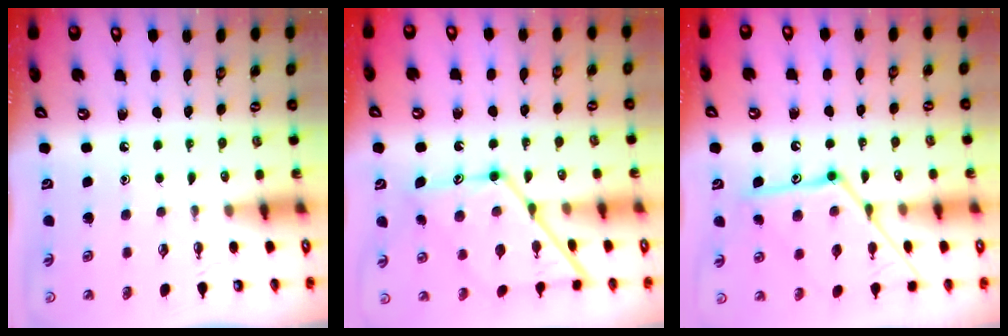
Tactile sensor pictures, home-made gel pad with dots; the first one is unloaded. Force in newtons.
{"total": 15.6, "press": 15.5, "slide": 1.3}
{"total": 16.2, "press": 16.2, "slide": 1.2}